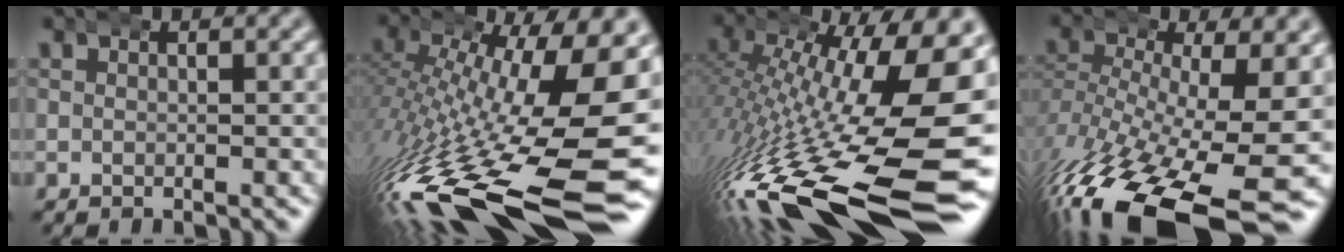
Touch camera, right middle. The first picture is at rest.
{"total": 16.2, "force": [-7.1, 5.8, 13.3], "torque": [-0.231, -0.053, -0.072]}
{"total": 18.4, "force": [-6.8, 7.1, 15.6], "torque": [-0.275, -0.060, -0.061]}
{"total": 11.0, "force": [-6.7, 3.4, 8.0], "torque": [-0.165, -0.048, -0.083]}